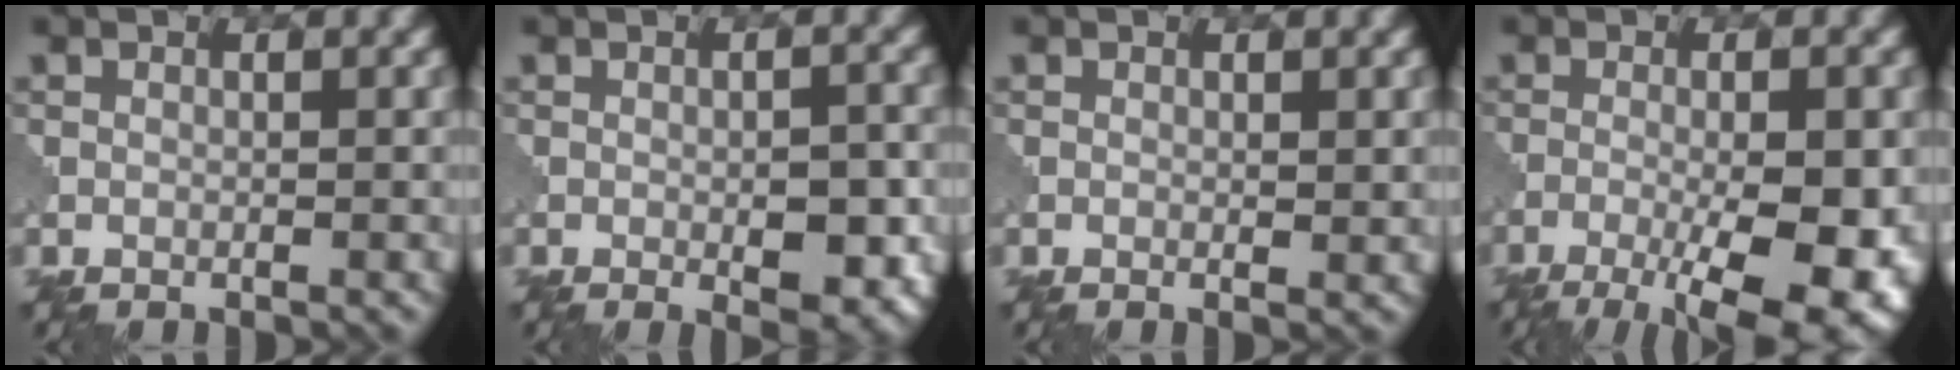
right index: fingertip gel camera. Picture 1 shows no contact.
{"total": 4.1, "force": [-1.0, 1.5, 3.6], "torque": [-0.051, -0.003, -0.011]}
{"total": 0.8, "force": [0.1, 0.2, 0.8], "torque": [-0.010, -0.003, 0.000]}
{"total": 10.7, "force": [-4.1, 3.3, 9.3], "torque": [-0.142, -0.009, -0.055]}